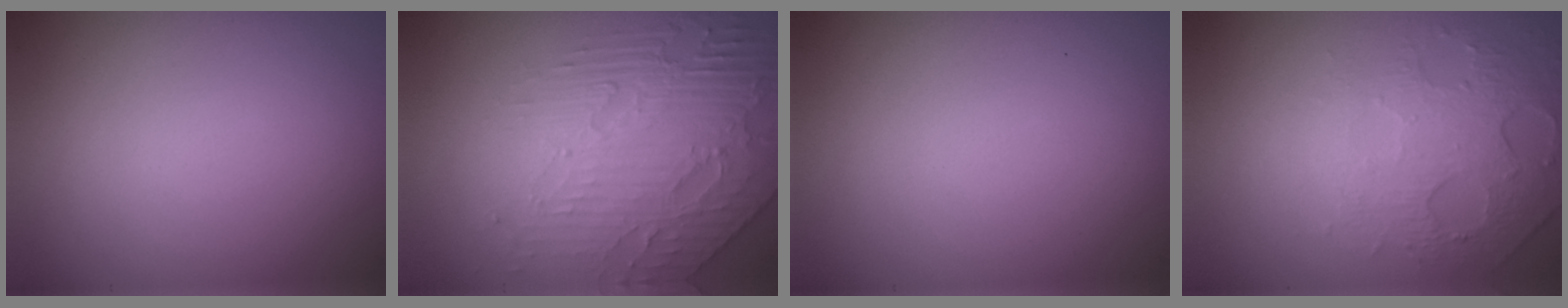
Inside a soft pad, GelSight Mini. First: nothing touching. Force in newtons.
{"total": 6.0, "press": 4.9, "slide": 3.5}
{"total": 0.0}
{"total": 5.0, "press": 3.3, "slide": 3.8}